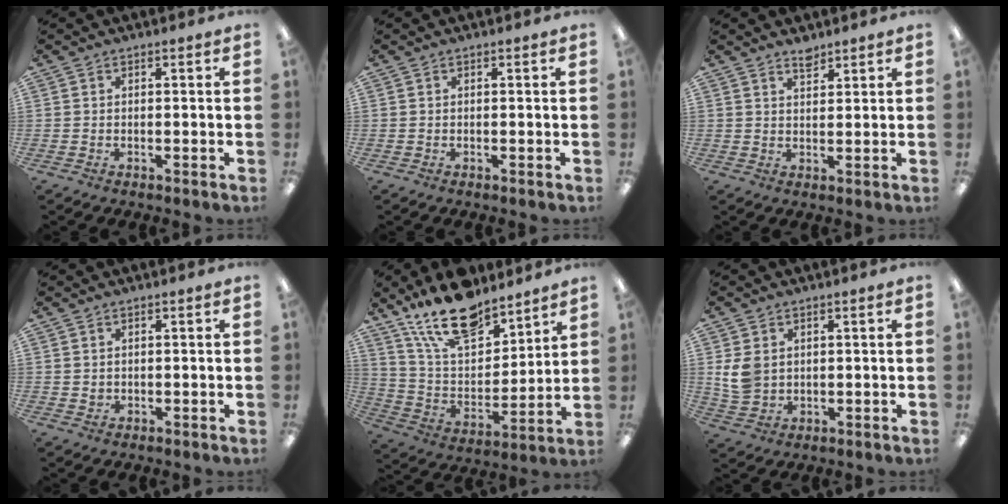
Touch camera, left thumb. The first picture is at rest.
{"total": 0.0}
{"total": 3.0, "force": [2.7, 0.9, 0.8], "torque": [-0.004, -0.017, 0.047]}
{"total": 1.1, "force": [0.7, 0.8, 0.2], "torque": [-0.005, 0.001, 0.014]}
{"total": 18.9, "force": [14.6, 8.0, 9.0], "torque": [-0.174, -0.081, 0.260]}
{"total": 6.2, "force": [1.9, 4.9, 3.4], "torque": [-0.075, 0.003, 0.037]}